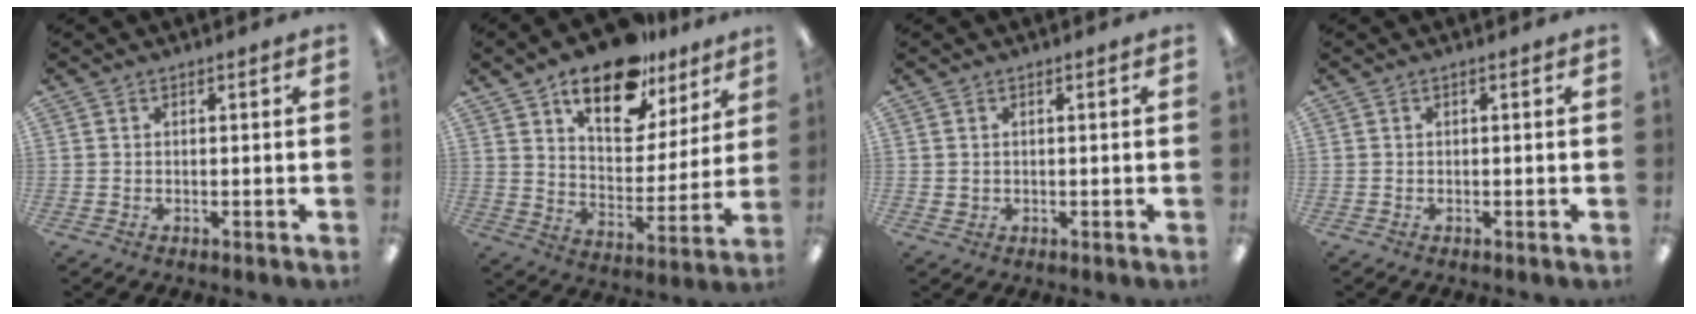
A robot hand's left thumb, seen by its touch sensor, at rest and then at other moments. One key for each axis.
{"total": 17.8, "fx": 12.4, "fy": 8.4, "fz": 9.7, "tx": -0.152, "ty": -0.066, "tz": 0.214}
{"total": 1.2, "fx": 0.7, "fy": 1.0, "fz": -0.1, "tx": 0.000, "ty": 0.004, "tz": 0.013}
{"total": 0.0}